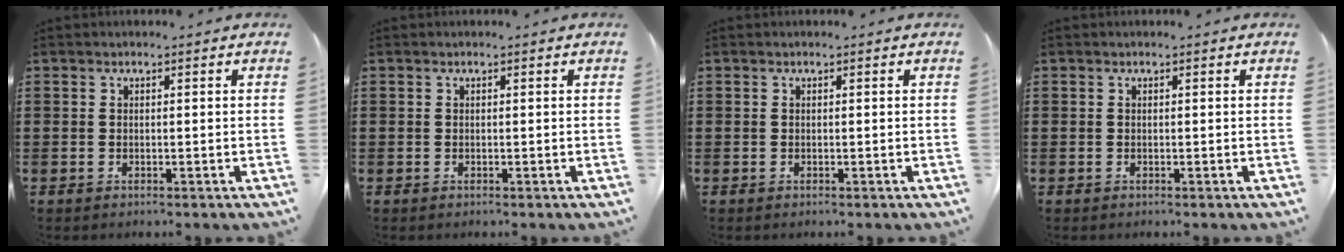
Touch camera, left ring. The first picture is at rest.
{"total": 0.0}
{"total": 0.0}
{"total": 0.0}